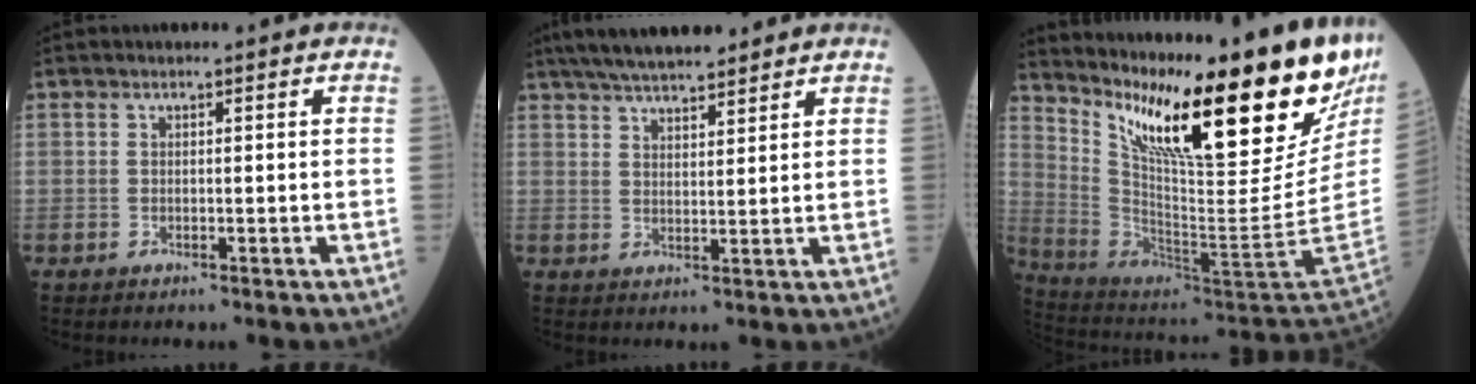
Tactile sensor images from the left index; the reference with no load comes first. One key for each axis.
{"total": 10.2, "fx": 8.8, "fy": 1.9, "fz": 4.9, "tx": -0.080, "ty": 0.024, "tz": 0.141}
{"total": 31.3, "fx": 19.1, "fy": 5.0, "fz": 24.2, "tx": -0.362, "ty": -0.013, "tz": 0.294}